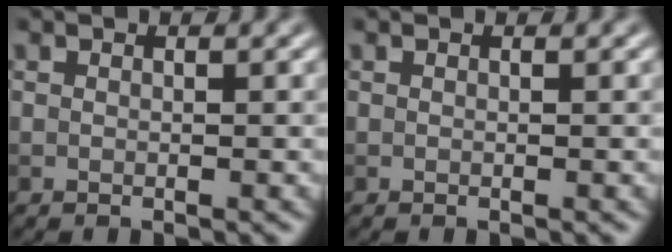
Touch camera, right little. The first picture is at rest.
{"total": 0.0}